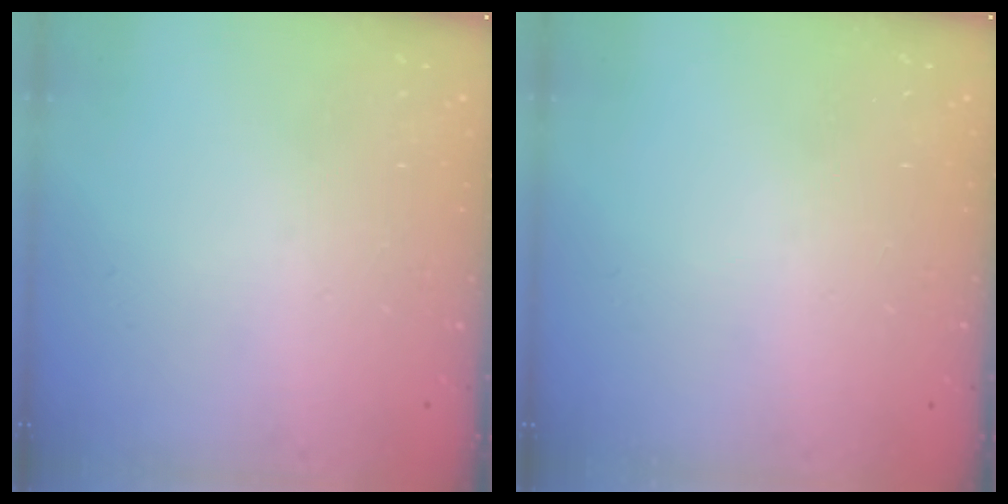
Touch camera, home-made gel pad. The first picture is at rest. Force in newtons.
{"total": 0.0}